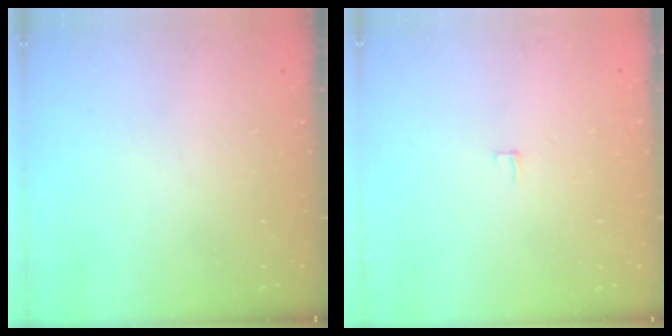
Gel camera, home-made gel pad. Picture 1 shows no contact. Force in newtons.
{"total": 2.0, "press": 2.0, "slide": 0.2}